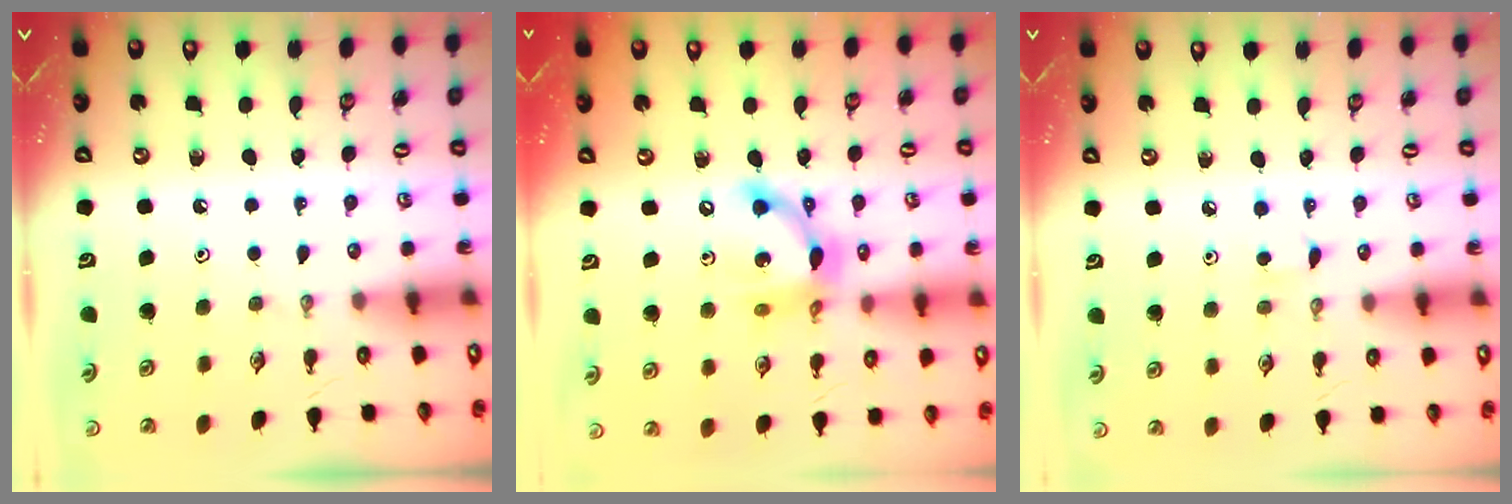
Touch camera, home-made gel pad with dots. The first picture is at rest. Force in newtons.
{"total": 14.2, "press": 14.1, "slide": 1.1}
{"total": 3.1, "press": 3.1, "slide": 0.4}